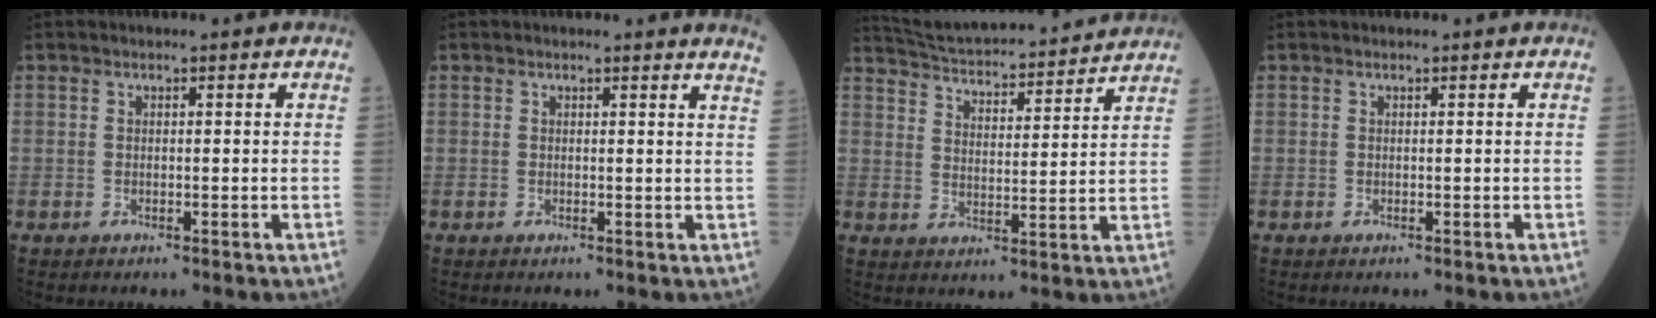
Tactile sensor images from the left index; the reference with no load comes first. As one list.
[{"total": 4.6, "force": [4.4, -0.5, 1.4], "torque": [-0.009, -0.018, 0.020]}, {"total": 18.6, "force": [17.5, 2.0, 6.2], "torque": [-0.101, 0.021, 0.253]}, {"total": 0.0}]